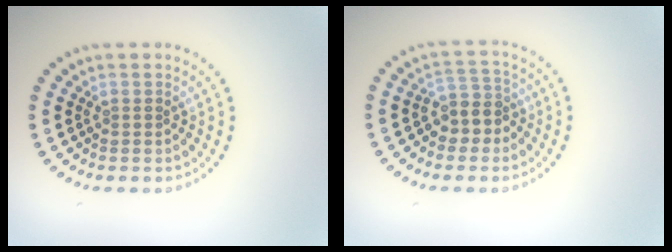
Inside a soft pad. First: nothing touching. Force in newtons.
{"total": 2.8, "press": 2.5, "slide": 1.3}